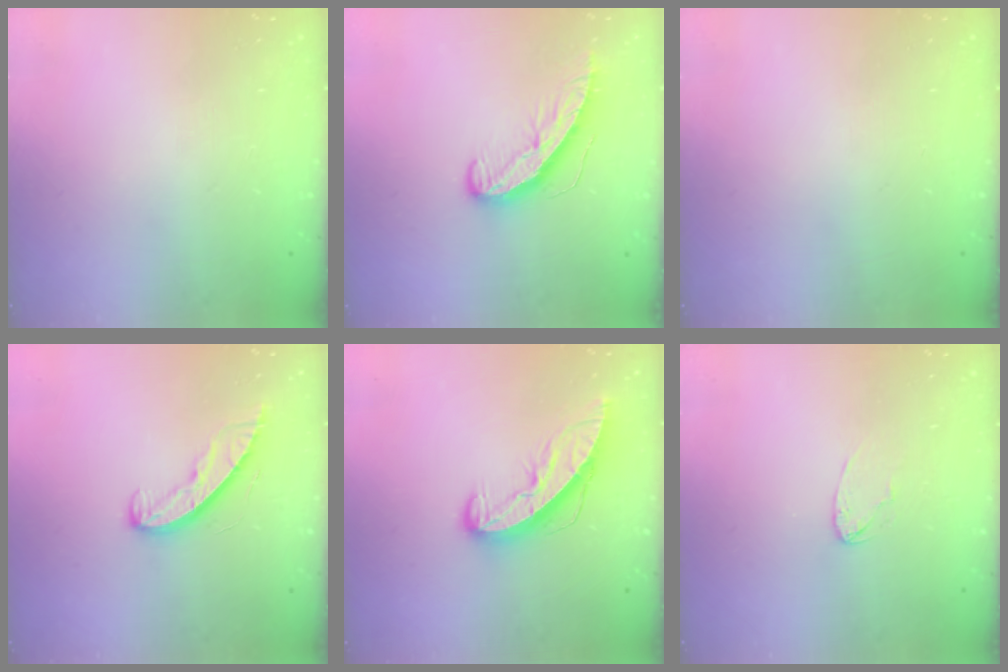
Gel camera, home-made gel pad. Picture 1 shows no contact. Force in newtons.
{"total": 9.4, "press": 9.4, "slide": 0.4}
{"total": 0.0}
{"total": 8.2, "press": 8.1, "slide": 0.7}
{"total": 8.8, "press": 8.7, "slide": 0.8}
{"total": 2.5, "press": 2.5, "slide": 0.2}